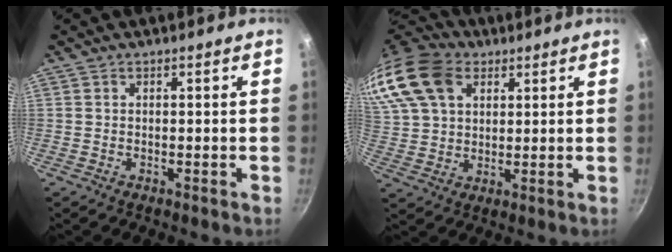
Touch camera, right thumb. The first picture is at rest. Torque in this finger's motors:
{"motor_torque": [-1.29, 2.08, 0.76, -0.17, 0.18]}